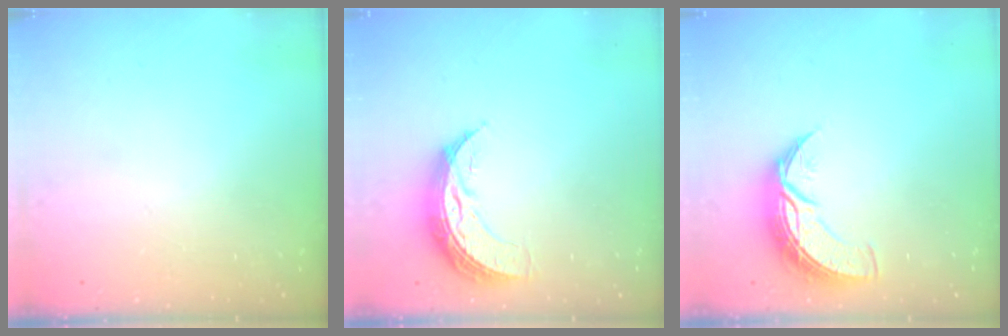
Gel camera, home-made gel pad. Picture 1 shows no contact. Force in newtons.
{"total": 9.0, "press": 9.0, "slide": 0.6}
{"total": 9.0, "press": 9.0, "slide": 0.6}